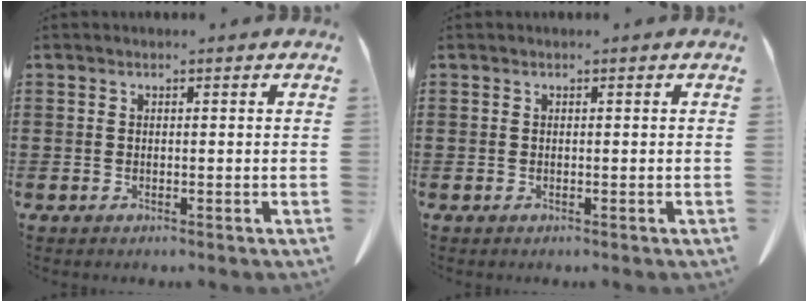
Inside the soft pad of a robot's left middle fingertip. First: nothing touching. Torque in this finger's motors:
{"motor_torque": [-0.06, 0.06, 0.00, 0.00]}